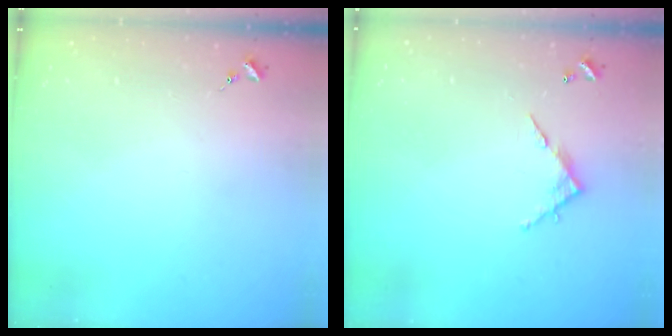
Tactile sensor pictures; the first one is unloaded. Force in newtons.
{"total": 5.7, "press": 5.7, "slide": 0.4}